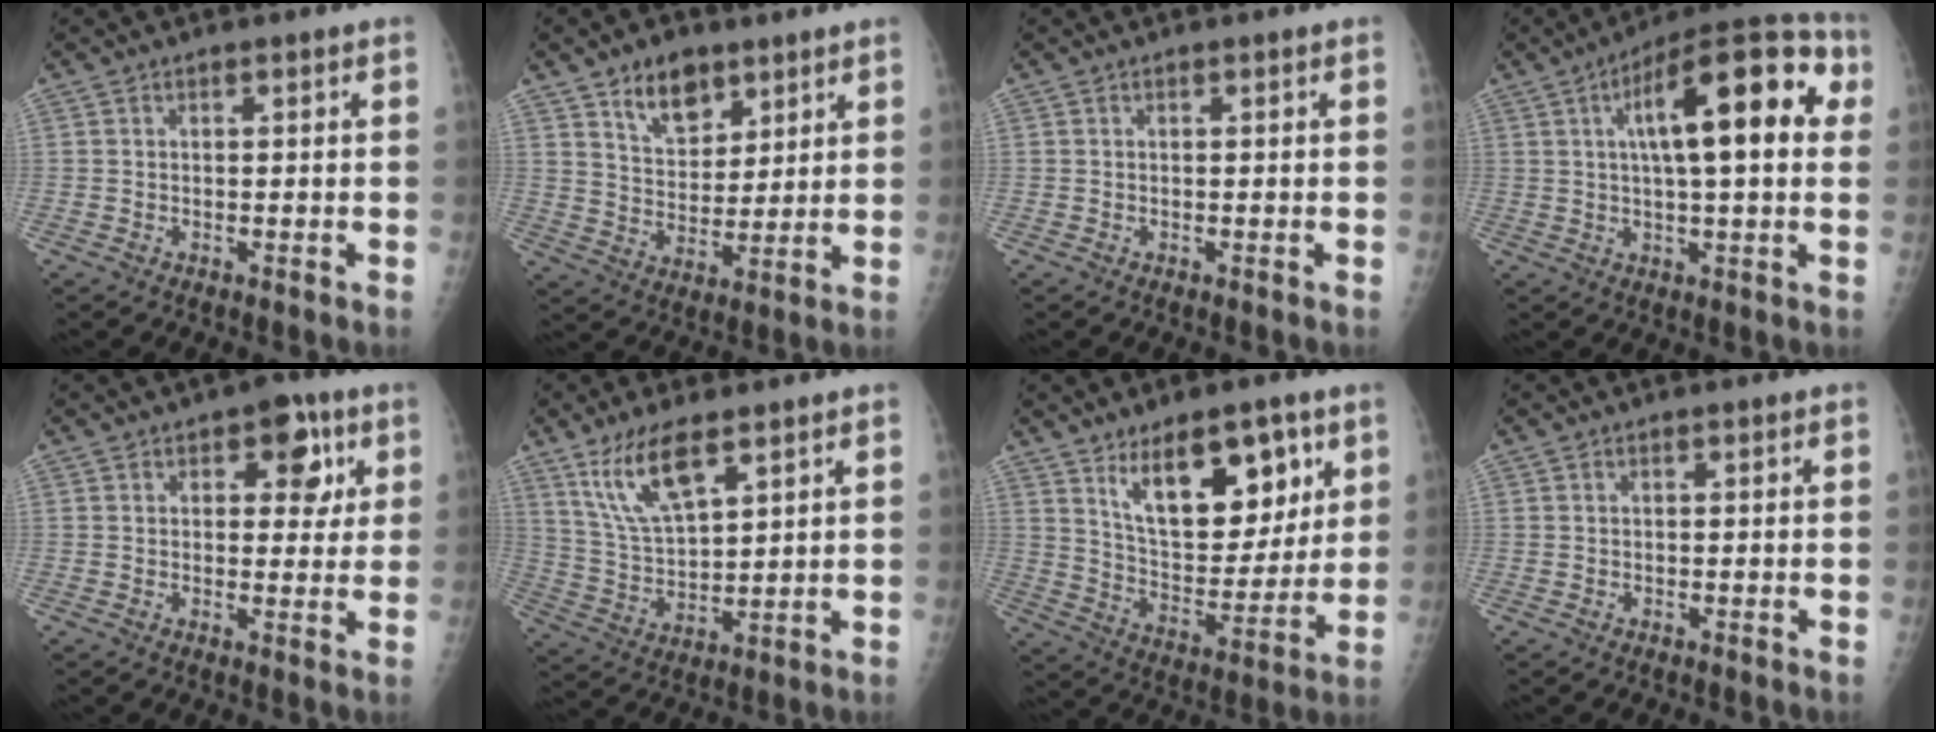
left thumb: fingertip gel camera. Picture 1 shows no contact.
{"total": 10.1, "force": [6.2, 6.0, 5.1], "torque": [-0.056, -0.040, 0.113]}
{"total": 0.0}
{"total": 19.5, "force": [4.8, 6.5, 17.8], "torque": [-0.238, 0.022, 0.060]}
{"total": 7.5, "force": [3.0, 4.5, 5.2], "torque": [-0.023, -0.006, 0.031]}
{"total": 11.5, "force": [7.0, 4.1, 8.2], "torque": [-0.148, -0.031, 0.146]}
{"total": 18.1, "force": [9.0, 9.0, 12.8], "torque": [-0.144, -0.052, 0.161]}
{"total": 0.0}